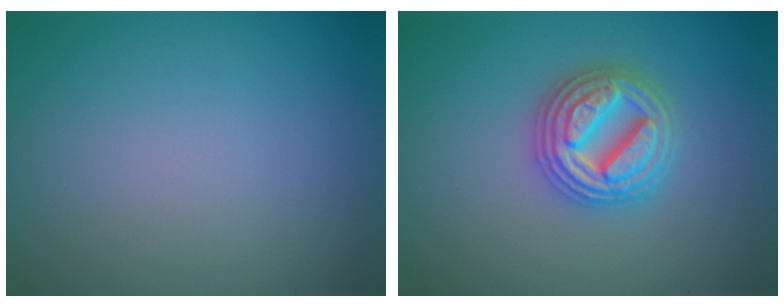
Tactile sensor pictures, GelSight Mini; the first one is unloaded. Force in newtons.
{"total": 4.7, "press": 4.6, "slide": 0.8}